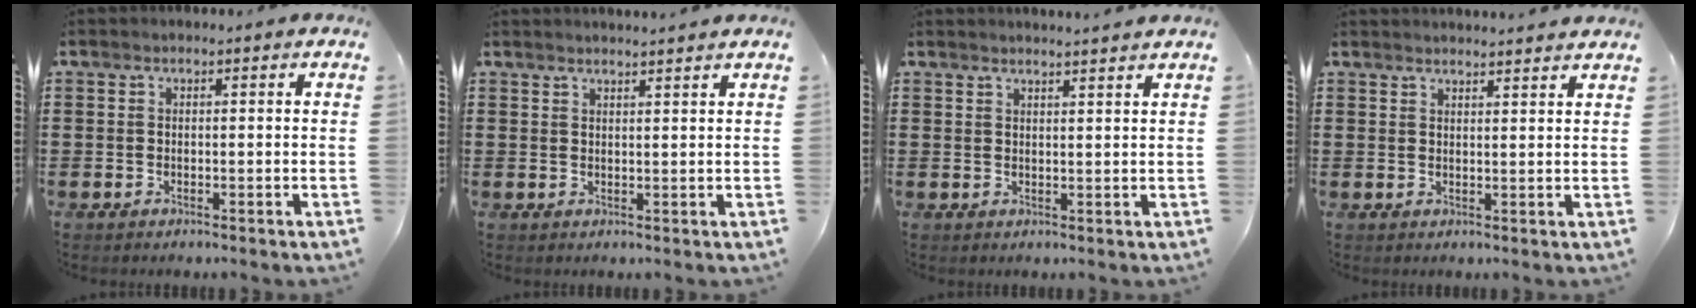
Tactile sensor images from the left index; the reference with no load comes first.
{"total": 1.7, "force": [1.7, -0.4, 0.2], "torque": [-0.007, -0.001, 0.034]}
{"total": 2.0, "force": [1.9, -0.4, 0.3], "torque": [-0.010, -0.002, 0.037]}
{"total": 2.2, "force": [2.2, -0.3, 0.1], "torque": [-0.006, -0.005, 0.042]}